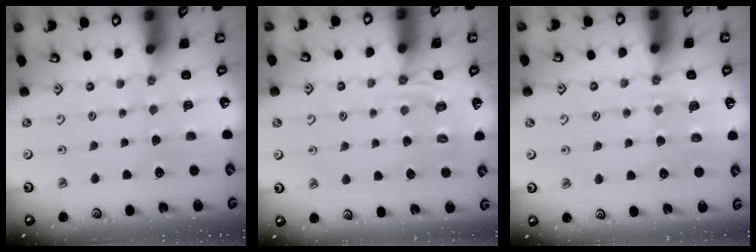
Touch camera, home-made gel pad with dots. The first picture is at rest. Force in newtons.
{"total": 3.7, "press": 3.1, "slide": 1.9}
{"total": 5.9, "press": 5.8, "slide": 0.7}